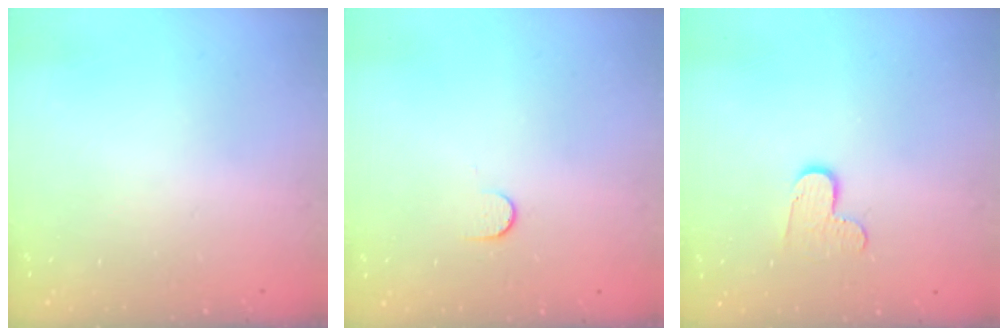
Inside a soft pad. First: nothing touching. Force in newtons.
{"total": 5.7, "press": 5.6, "slide": 0.6}
{"total": 7.7, "press": 7.6, "slide": 0.4}